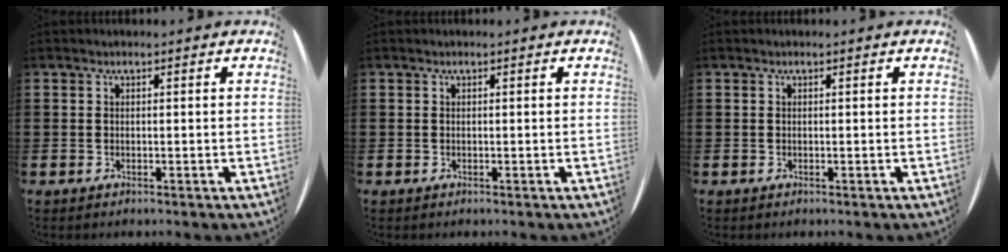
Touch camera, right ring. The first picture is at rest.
{"total": 0.0}
{"total": 0.0}